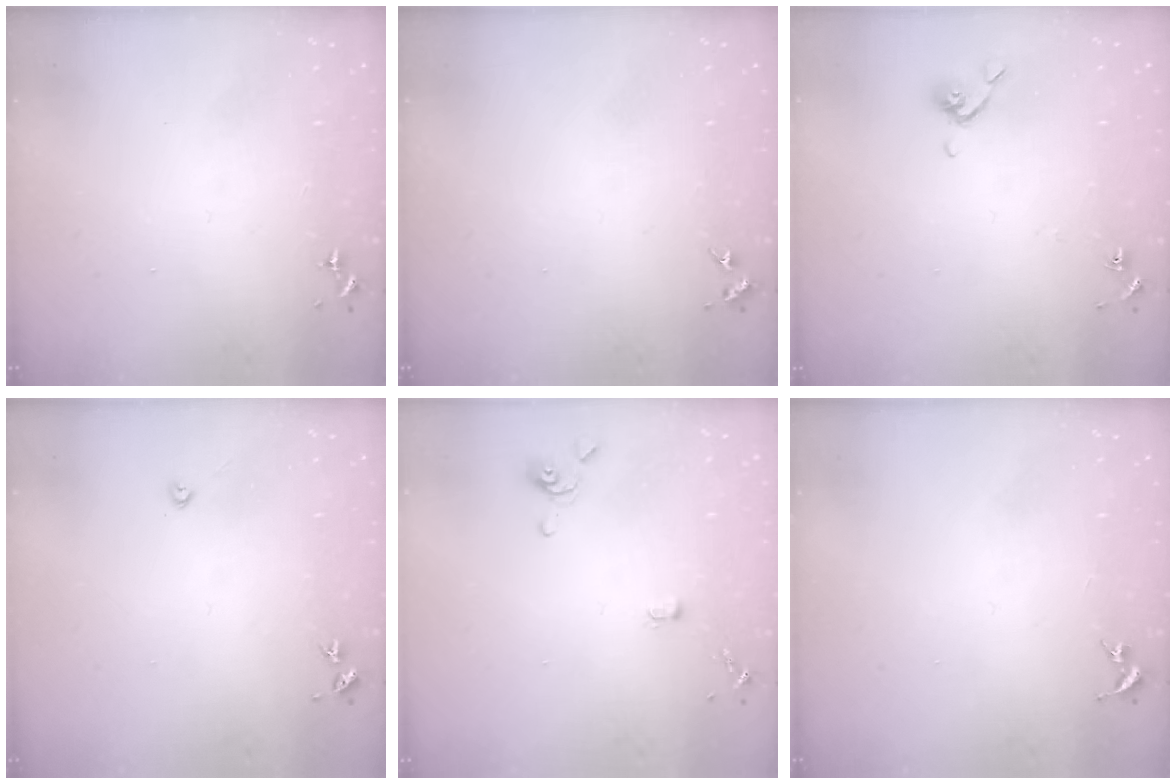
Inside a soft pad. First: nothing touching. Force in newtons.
{"total": 4.3, "press": 4.3, "slide": 0.6}
{"total": 5.2, "press": 5.1, "slide": 1.0}
{"total": 2.2, "press": 2.2, "slide": 0.3}
{"total": 3.6, "press": 3.5, "slide": 0.7}
{"total": 0.0}